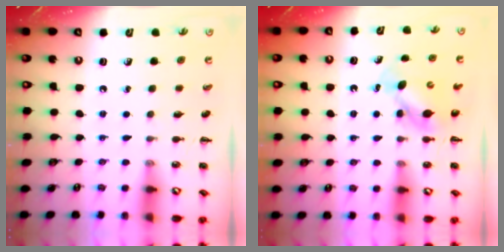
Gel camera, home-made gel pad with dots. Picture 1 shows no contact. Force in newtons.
{"total": 5.7, "press": 5.6, "slide": 0.8}